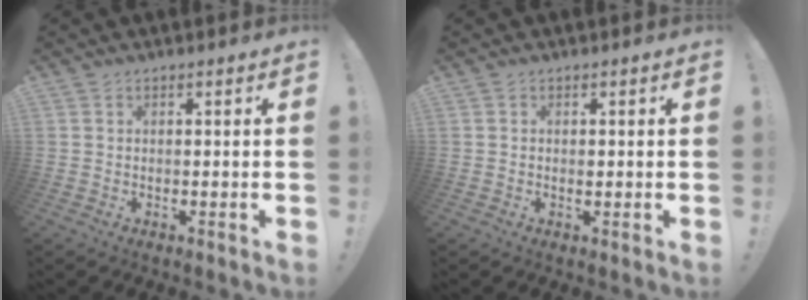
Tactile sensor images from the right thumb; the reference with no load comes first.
{"total": 0.8, "force": [-0.1, 0.7, 0.4], "torque": [0.001, 0.001, -0.005]}